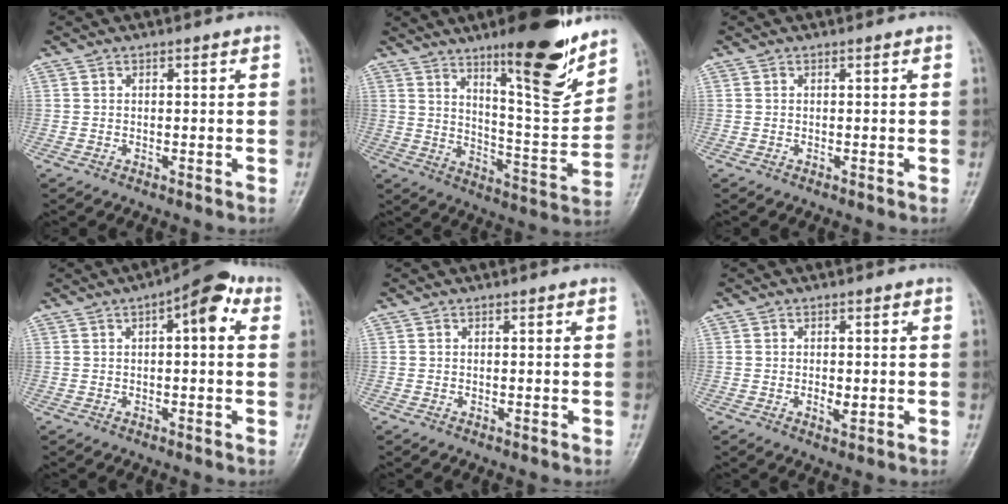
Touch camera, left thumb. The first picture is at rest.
{"total": 17.7, "force": [11.8, 3.9, 12.6], "torque": [-0.152, -0.081, 0.189]}
{"total": 0.0}
{"total": 8.2, "force": [2.6, 3.2, 7.1], "torque": [-0.083, 0.019, 0.025]}
{"total": 0.0}
{"total": 2.3, "force": [-0.3, 1.2, 1.9], "torque": [-0.030, -0.004, -0.005]}